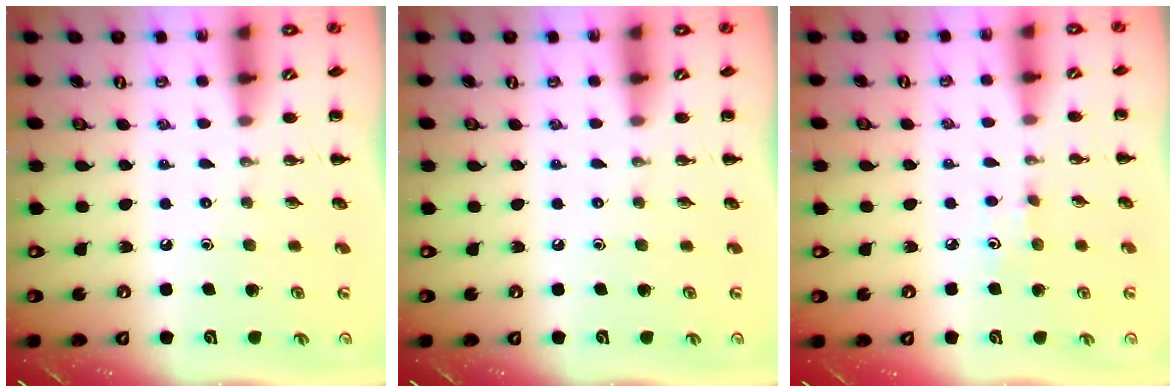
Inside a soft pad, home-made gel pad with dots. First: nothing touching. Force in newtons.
{"total": 0.0}
{"total": 4.2, "press": 3.9, "slide": 1.4}